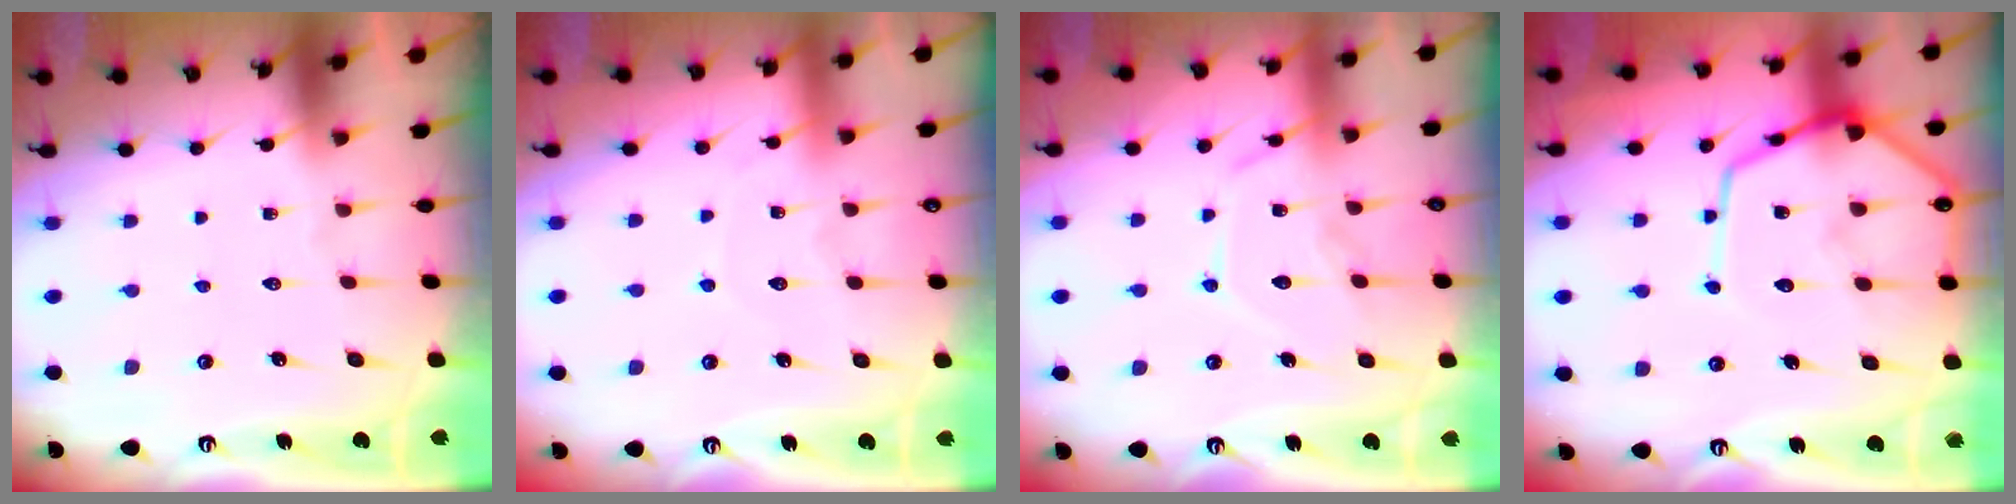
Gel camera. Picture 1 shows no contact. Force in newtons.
{"total": 4.5, "press": 4.5, "slide": 0.5}
{"total": 12.3, "press": 12.3, "slide": 1.0}
{"total": 14.6, "press": 14.5, "slide": 1.4}